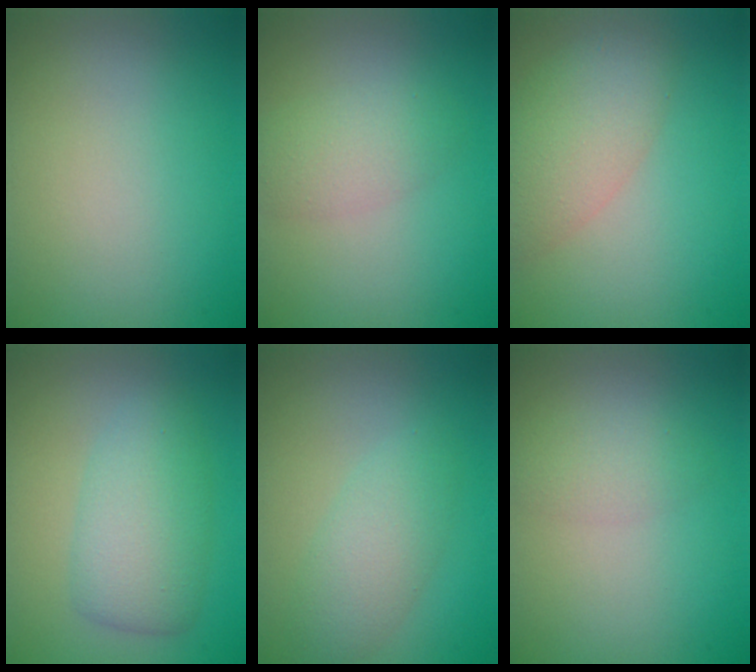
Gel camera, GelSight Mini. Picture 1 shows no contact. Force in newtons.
{"total": 1.9, "press": 1.9, "slide": 0.1}
{"total": 4.9, "press": 4.9, "slide": 0.2}
{"total": 4.7, "press": 4.7, "slide": 0.1}
{"total": 3.0, "press": 3.0, "slide": 0.1}
{"total": 1.9, "press": 1.9, "slide": 0.1}